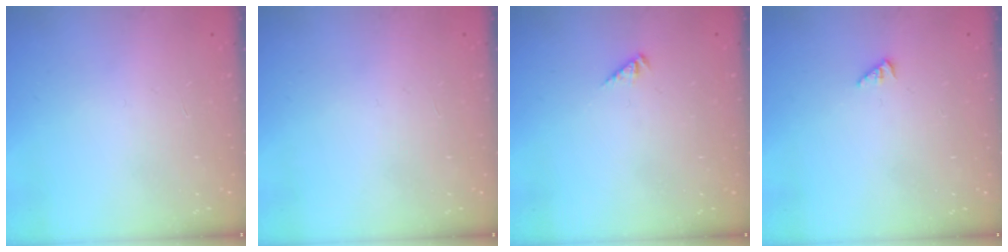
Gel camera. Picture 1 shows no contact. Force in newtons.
{"total": 0.0}
{"total": 1.3, "press": 1.3, "slide": 0.4}
{"total": 0.6, "press": 0.6, "slide": 0.2}